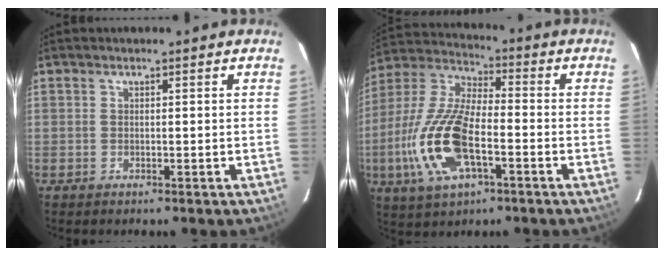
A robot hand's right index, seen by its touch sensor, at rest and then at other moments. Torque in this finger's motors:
{"motor_torque": [2.14, 0.00, 1.05, 0.21]}